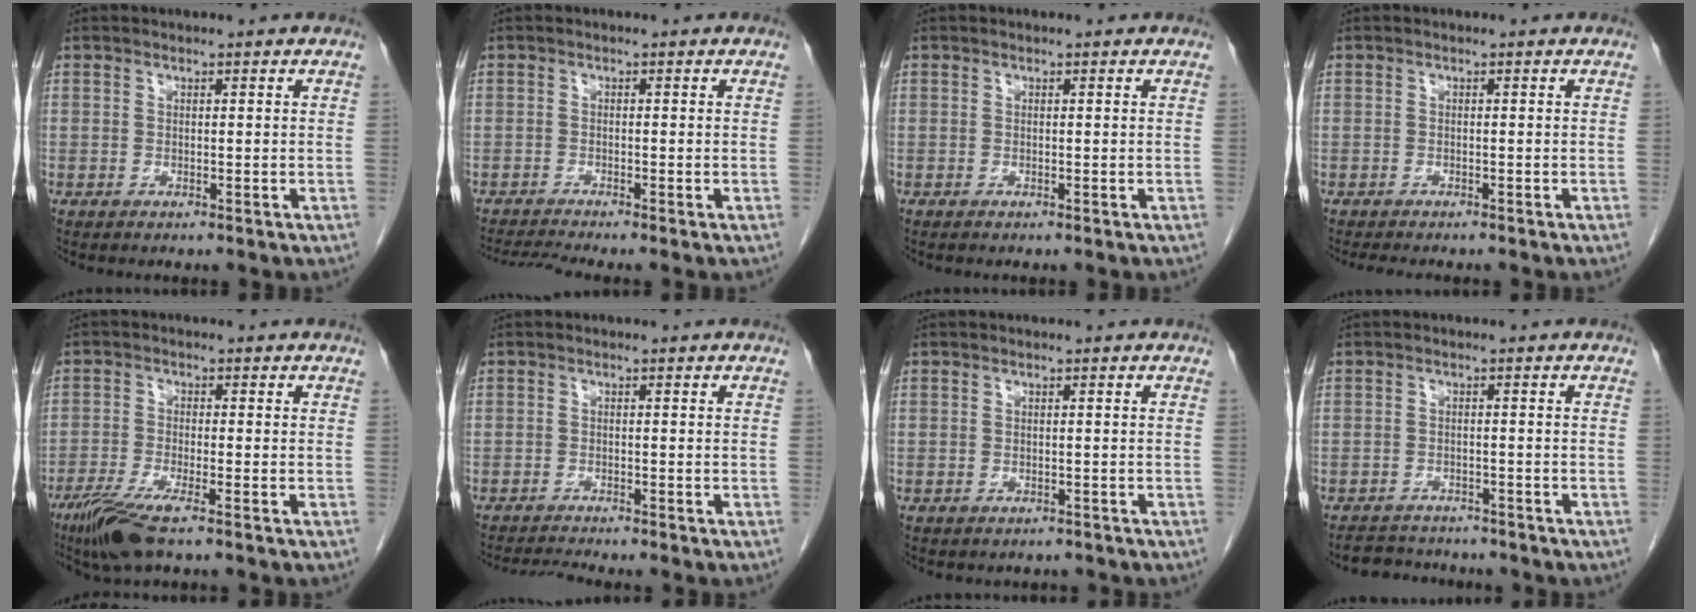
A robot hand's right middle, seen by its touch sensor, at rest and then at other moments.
{"total": 3.4, "force": [-2.9, -1.4, 1.0], "torque": [-0.026, -0.018, -0.056]}
{"total": 0.0}
{"total": 3.9, "force": [-3.4, 0.7, 1.9], "torque": [-0.026, -0.010, -0.045]}
{"total": 6.6, "force": [-4.5, 0.3, 4.8], "torque": [-0.096, -0.019, -0.085]}
{"total": 2.9, "force": [-2.6, -1.2, 0.3], "torque": [-0.013, -0.018, -0.047]}
{"total": 1.7, "force": [-1.5, 0.8, 0.2], "torque": [-0.011, -0.002, -0.018]}
{"total": 5.3, "force": [-5.1, 1.5, 0.6], "torque": [-0.011, -0.002, -0.073]}